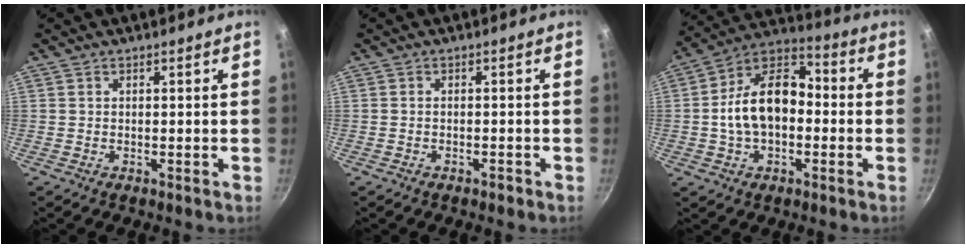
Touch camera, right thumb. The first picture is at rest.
{"total": 1.1, "force": [-0.9, 0.4, 0.6], "torque": [-0.012, 0.013, -0.010]}
{"total": 15.6, "force": [-1.1, 10.2, 11.8], "torque": [-0.173, 0.047, -0.037]}